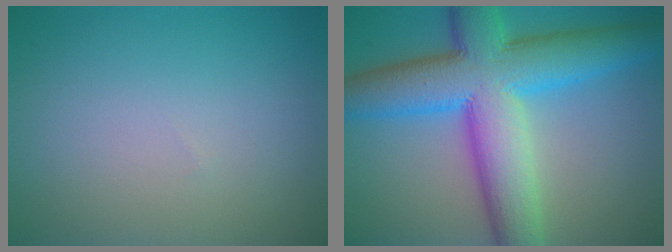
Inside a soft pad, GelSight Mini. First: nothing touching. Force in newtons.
{"total": 11.9, "press": 11.9, "slide": 0.2}